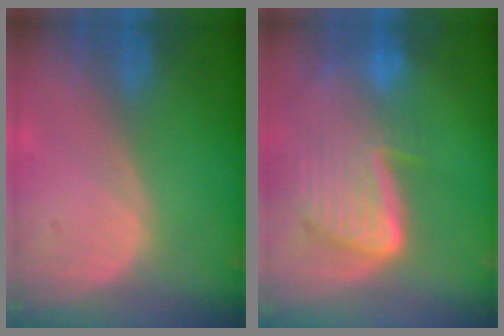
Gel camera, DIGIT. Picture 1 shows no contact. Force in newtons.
{"total": 9.7, "press": 8.2, "slide": 5.3}